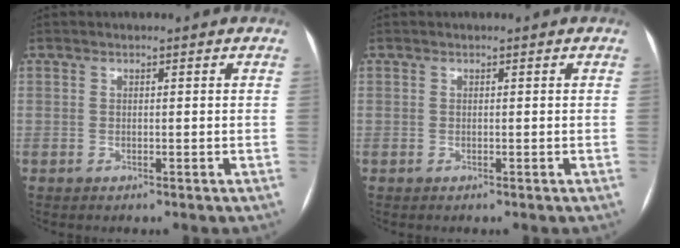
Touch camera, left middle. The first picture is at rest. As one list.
[{"total": 0.0}]